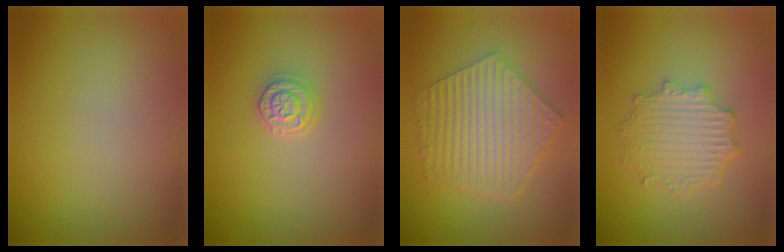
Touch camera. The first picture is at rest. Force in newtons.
{"total": 2.2, "press": 2.0, "slide": 0.8}
{"total": 6.3, "press": 4.8, "slide": 4.1}
{"total": 4.3, "press": 3.5, "slide": 2.4}